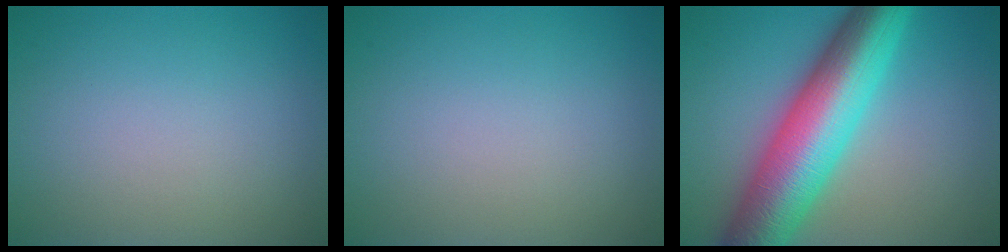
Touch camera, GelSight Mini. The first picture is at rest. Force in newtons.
{"total": 0.0}
{"total": 12.1, "press": 12.1, "slide": 0.2}